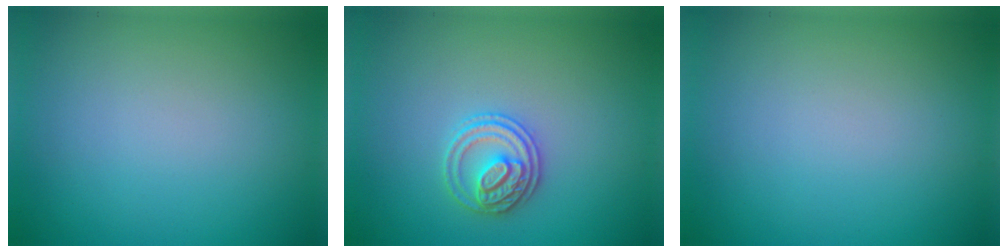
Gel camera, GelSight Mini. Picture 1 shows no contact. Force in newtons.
{"total": 2.7, "press": 2.7, "slide": 0.6}
{"total": 0.0}